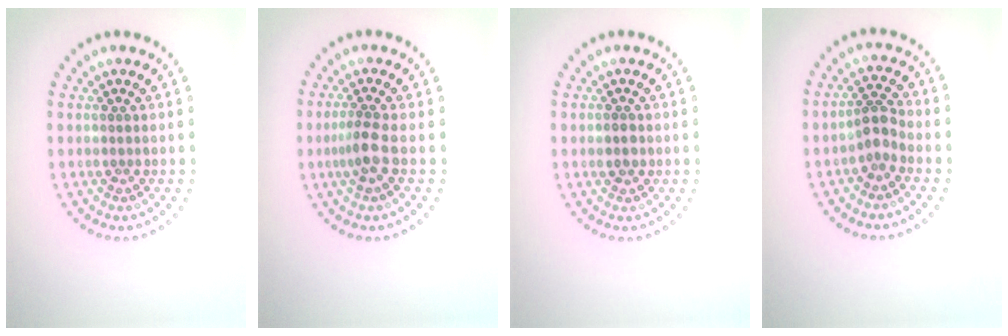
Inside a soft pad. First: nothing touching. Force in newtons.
{"total": 1.9, "press": 1.6, "slide": 1.1}
{"total": 1.2, "press": 1.2, "slide": 0.1}
{"total": 2.1, "press": 1.6, "slide": 1.3}